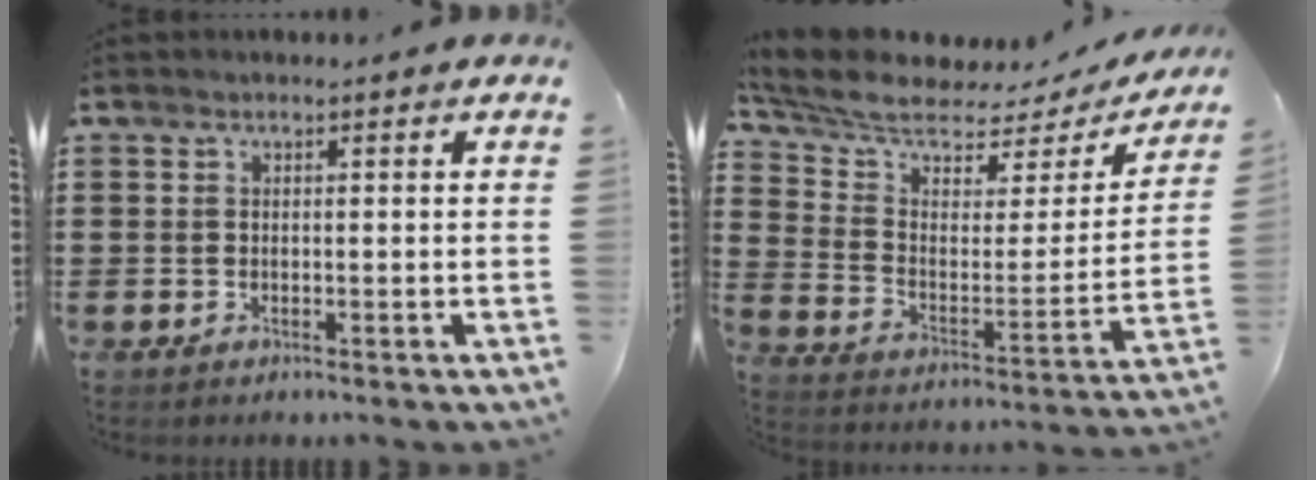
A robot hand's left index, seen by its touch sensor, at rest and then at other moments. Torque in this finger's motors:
{"motor_torque": [1.82, 0.31, 0.76, 0.09]}